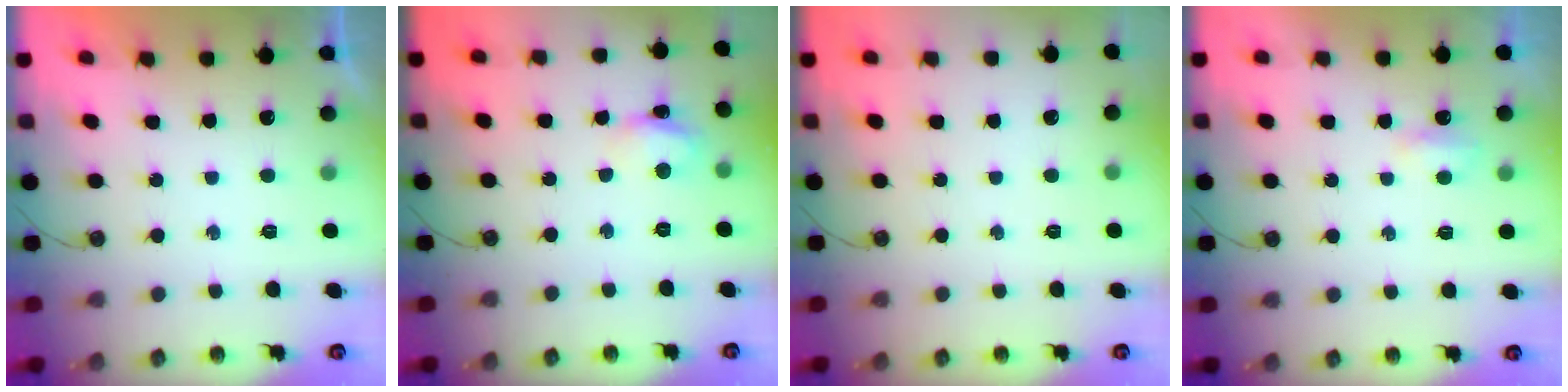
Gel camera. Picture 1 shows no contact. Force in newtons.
{"total": 4.6, "press": 4.6, "slide": 0.4}
{"total": 0.0}
{"total": 2.9, "press": 2.8, "slide": 0.6}